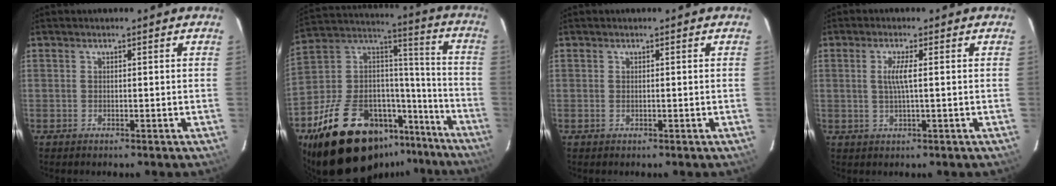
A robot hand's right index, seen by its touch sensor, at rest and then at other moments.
{"total": 27.0, "force": [-18.5, 13.1, 14.7], "torque": [-0.274, 0.044, -0.279]}
{"total": 0.0}
{"total": 3.1, "force": [0.3, -0.2, 3.0], "torque": [-0.062, -0.001, 0.005]}